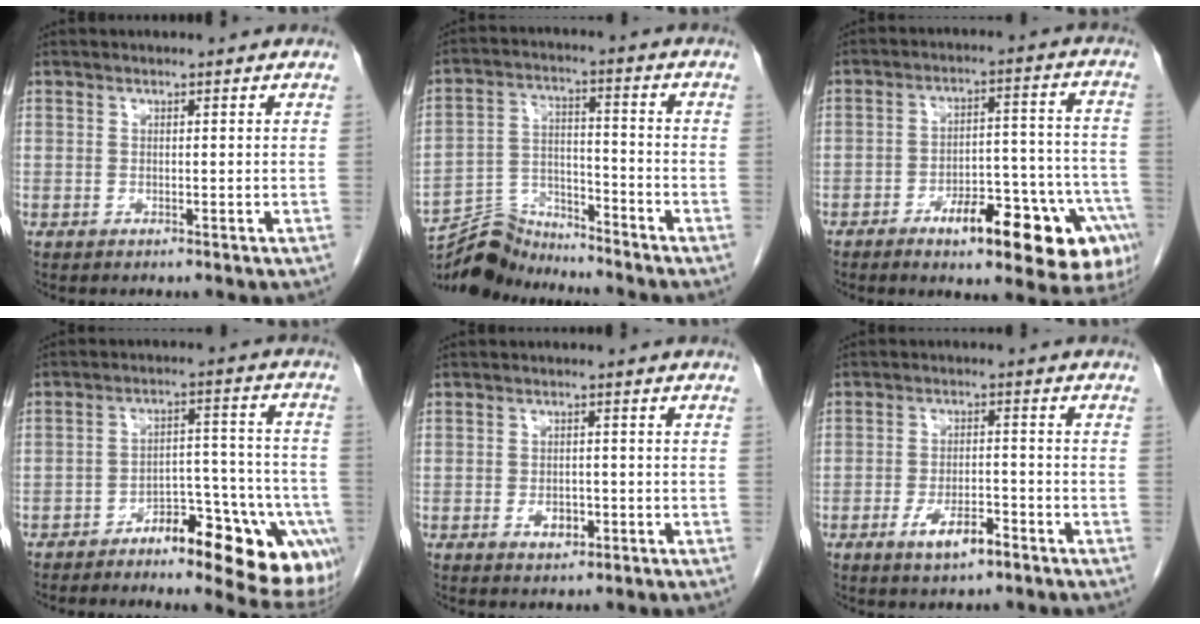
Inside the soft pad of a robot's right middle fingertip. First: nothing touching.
{"total": 8.9, "force": [-8.7, 1.7, 0.3], "torque": [-0.007, 0.012, -0.161]}
{"total": 17.8, "force": [-9.7, 5.3, 13.9], "torque": [-0.103, 0.039, -0.124]}
{"total": 15.1, "force": [-8.8, 4.6, 11.4], "torque": [-0.089, 0.035, -0.117]}
{"total": 2.8, "force": [-1.1, 1.7, 1.9], "torque": [-0.030, 0.004, -0.012]}
{"total": 5.4, "force": [-3.2, 1.8, 4.1], "torque": [-0.075, -0.002, -0.051]}